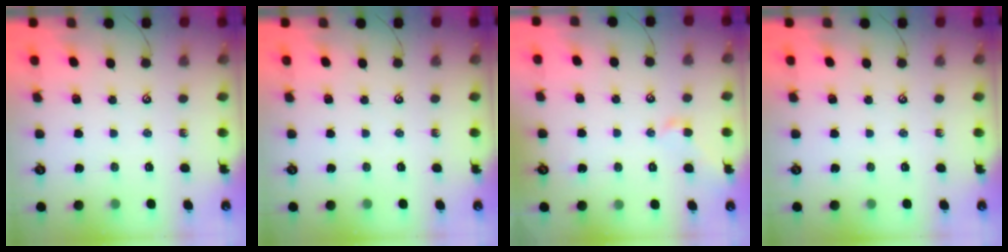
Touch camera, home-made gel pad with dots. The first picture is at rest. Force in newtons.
{"total": 0.0}
{"total": 1.2, "press": 1.0, "slide": 0.6}
{"total": 0.0}